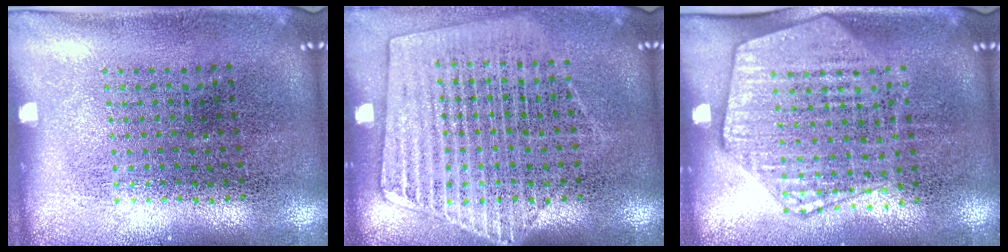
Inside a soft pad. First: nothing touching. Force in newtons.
{"total": 1.6, "press": 1.5, "slide": 0.6}
{"total": 2.1, "press": 1.9, "slide": 0.8}